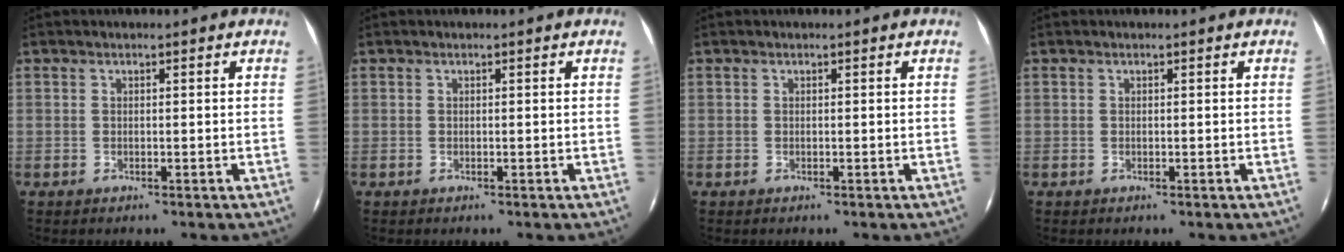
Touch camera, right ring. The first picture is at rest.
{"total": 0.0}
{"total": 0.0}
{"total": 0.0}